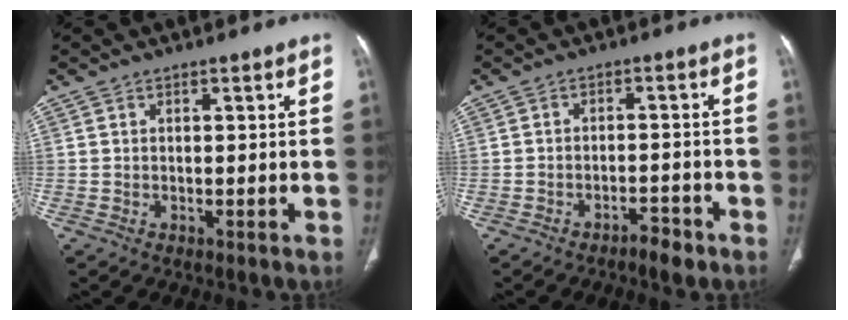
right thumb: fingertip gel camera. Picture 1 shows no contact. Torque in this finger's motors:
{"motor_torque": [0.23, 0.44, -0.14, 0.02, 0.09]}